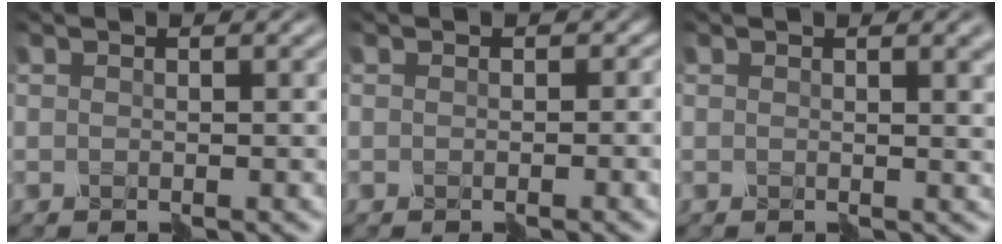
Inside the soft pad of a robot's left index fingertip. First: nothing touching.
{"total": 1.9, "force": [-1.0, 1.6, 0.3], "torque": [0.010, 0.000, -0.014]}
{"total": 4.2, "force": [1.7, 1.8, 3.4], "torque": [-0.019, 0.005, 0.023]}